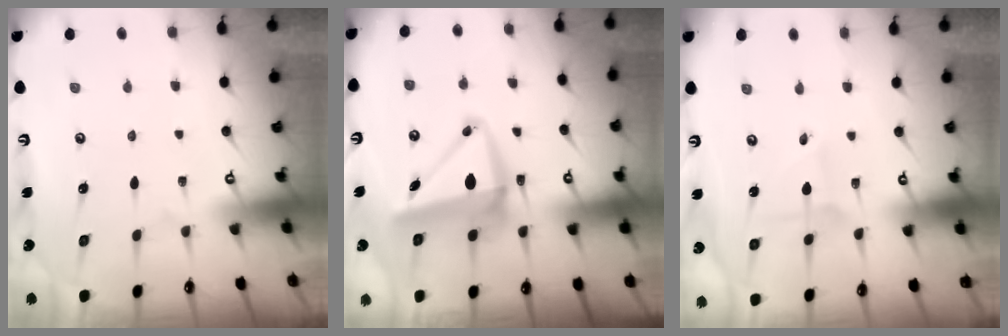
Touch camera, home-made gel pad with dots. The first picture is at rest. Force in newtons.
{"total": 8.9, "press": 8.7, "slide": 1.6}
{"total": 1.8, "press": 1.8, "slide": 0.1}